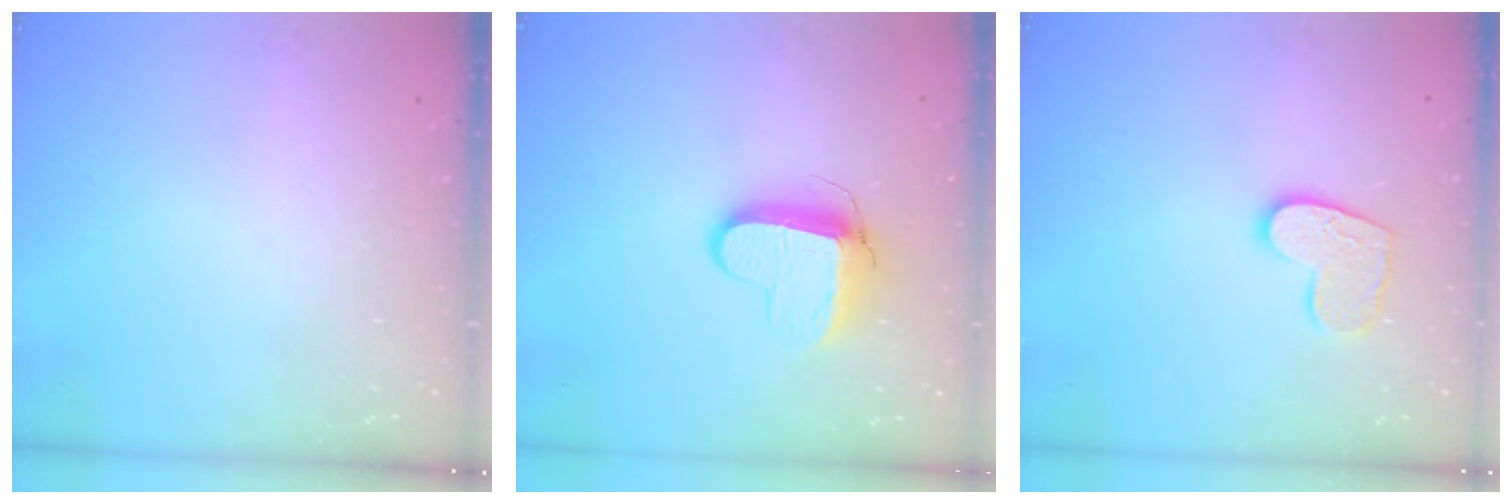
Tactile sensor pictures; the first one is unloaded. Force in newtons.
{"total": 8.9, "press": 8.8, "slide": 1.0}
{"total": 11.3, "press": 11.2, "slide": 0.7}